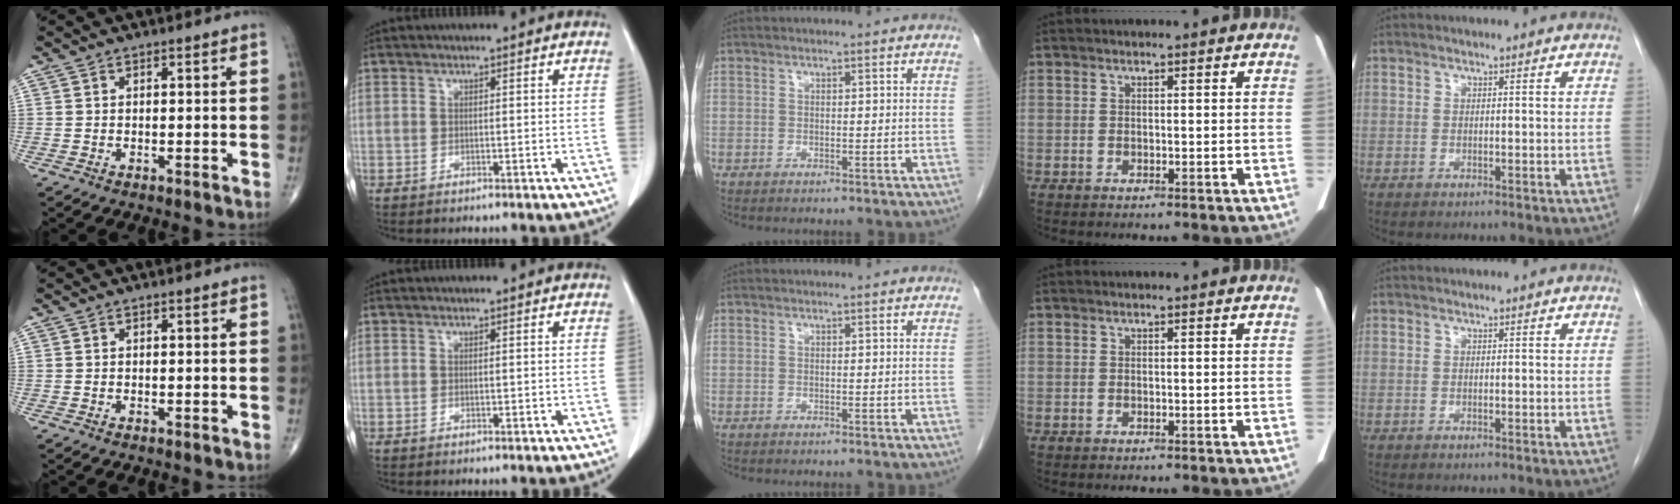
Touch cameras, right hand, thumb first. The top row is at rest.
{}